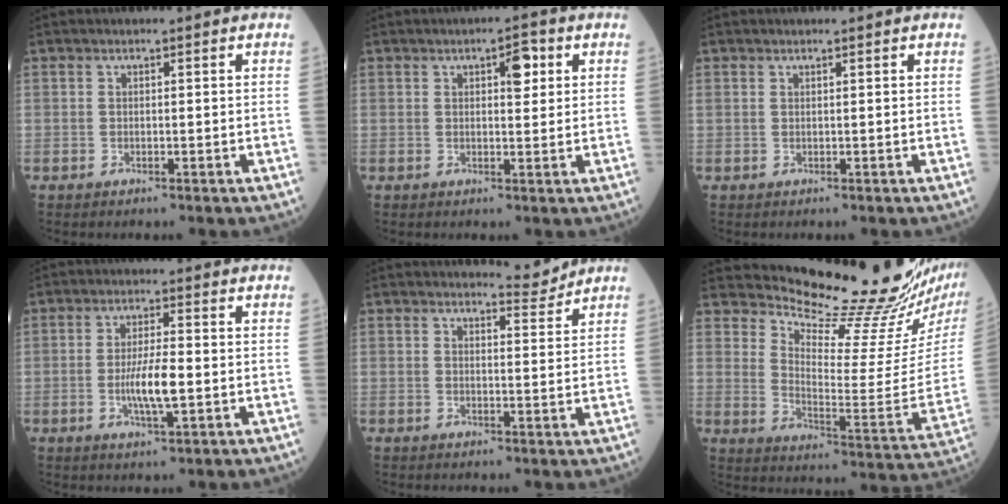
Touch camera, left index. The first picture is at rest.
{"total": 3.4, "force": [1.4, 1.1, 2.8], "torque": [-0.041, 0.006, 0.020]}
{"total": 0.6, "force": [0.6, -0.1, 0.1], "torque": [-0.009, 0.002, 0.014]}
{"total": 5.9, "force": [-1.1, 0.8, 5.7], "torque": [-0.115, -0.007, -0.019]}
{"total": 2.9, "force": [2.9, -0.2, -0.4], "torque": [-0.005, -0.022, 0.039]}
{"total": 20.0, "force": [18.7, 0.2, 7.1], "torque": [-0.124, -0.109, 0.251]}